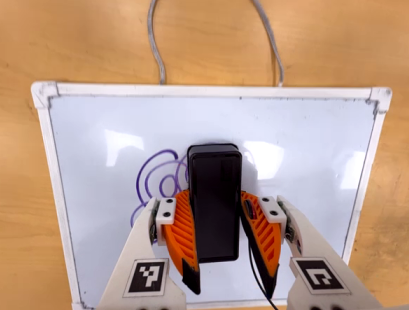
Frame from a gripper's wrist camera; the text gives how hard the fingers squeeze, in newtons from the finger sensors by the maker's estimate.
{"total": 13.6, "left": 11.8, "right": 15.5}